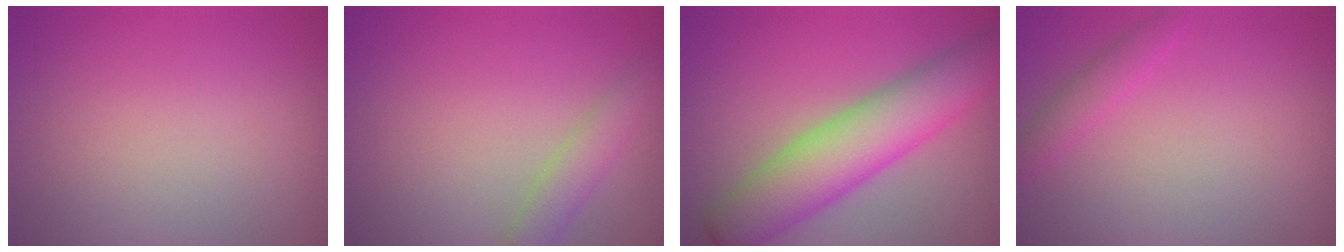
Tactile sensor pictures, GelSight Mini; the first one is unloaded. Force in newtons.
{"total": 2.5, "press": 2.5, "slide": 0.1}
{"total": 8.2, "press": 8.2, "slide": 0.2}
{"total": 1.5, "press": 1.5, "slide": 0.1}